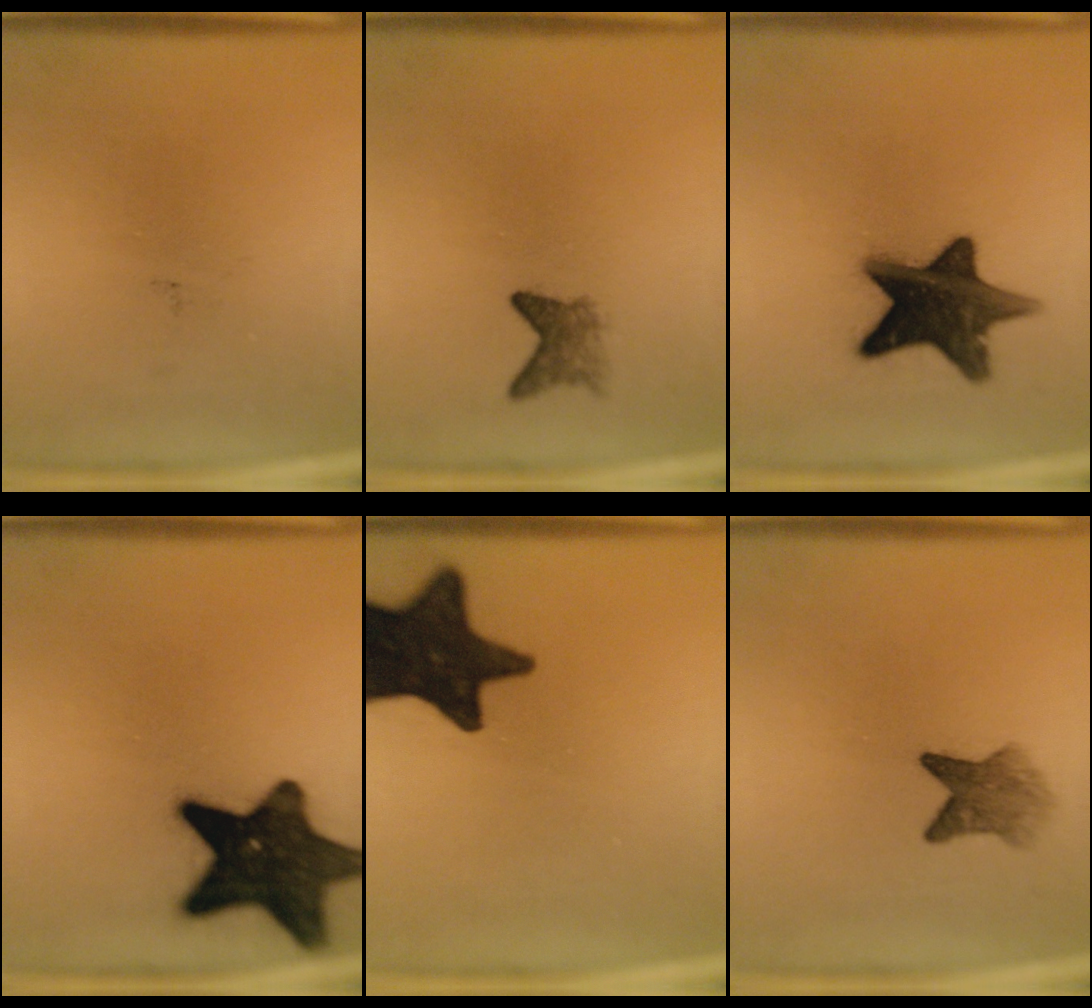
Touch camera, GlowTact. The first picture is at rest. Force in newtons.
{"total": 2.5}
{"total": 15.2}
{"total": 17.4}
{"total": 16.9}
{"total": 4.2}